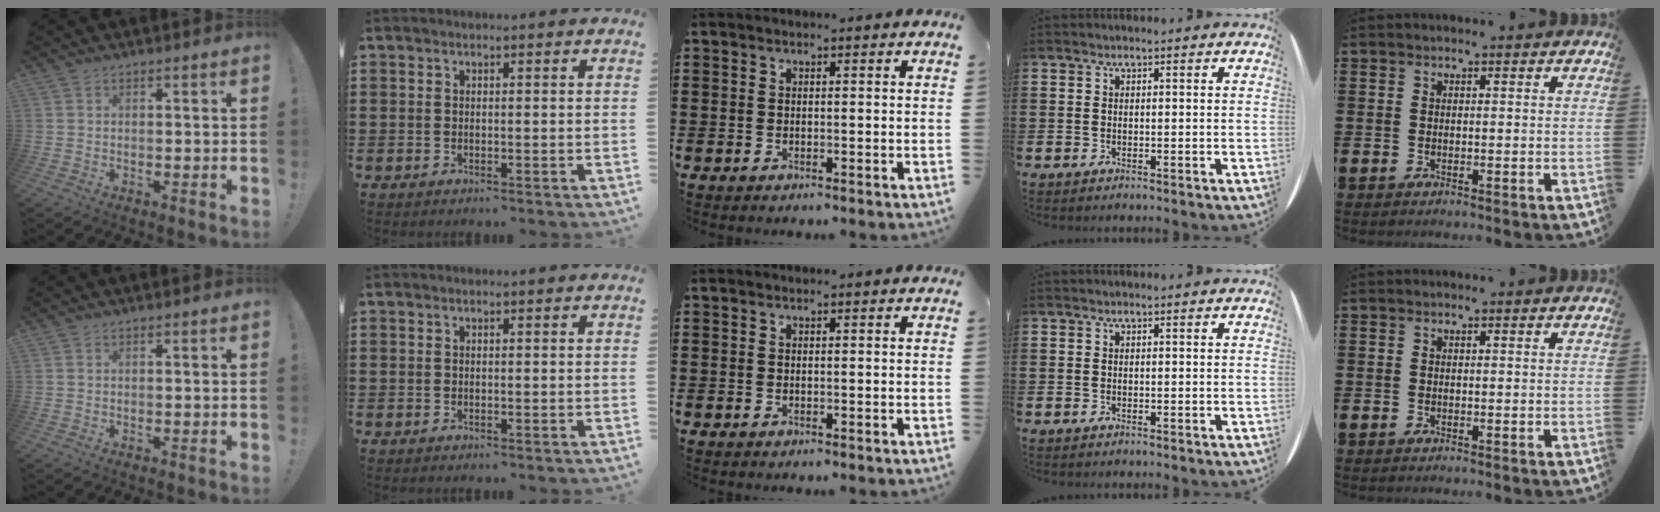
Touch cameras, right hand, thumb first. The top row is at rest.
{}